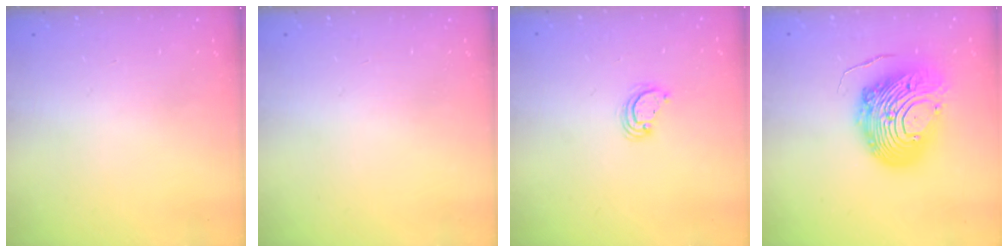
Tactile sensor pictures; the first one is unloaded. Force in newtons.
{"total": 0.0}
{"total": 3.9, "press": 3.9, "slide": 0.4}
{"total": 16.1, "press": 16.0, "slide": 1.8}